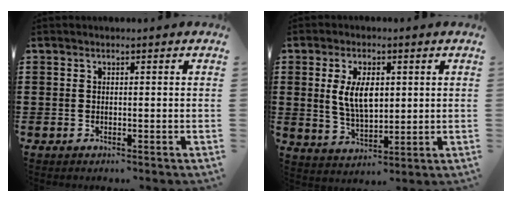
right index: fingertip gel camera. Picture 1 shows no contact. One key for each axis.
{"total": 7.2, "fx": 1.4, "fy": 3.6, "fz": 6.0, "tx": -0.116, "ty": 0.007, "tz": 0.021}